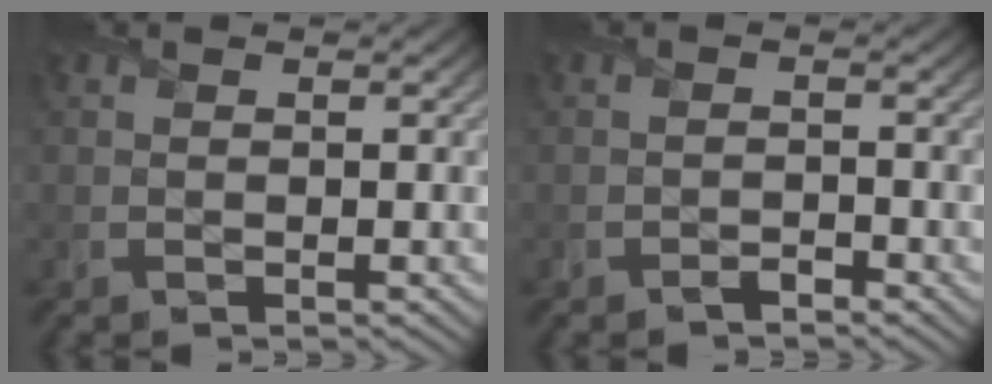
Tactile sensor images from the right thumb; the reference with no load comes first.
{"total": 1.1, "force": [-1.0, 0.3, 0.5], "torque": [-0.009, 0.004, -0.019]}